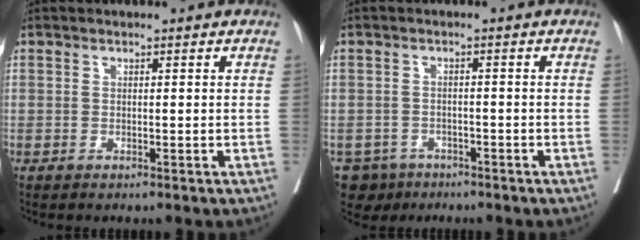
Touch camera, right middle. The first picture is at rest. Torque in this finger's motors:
{"motor_torque": [-0.09, -0.09, -0.01, 0.01]}